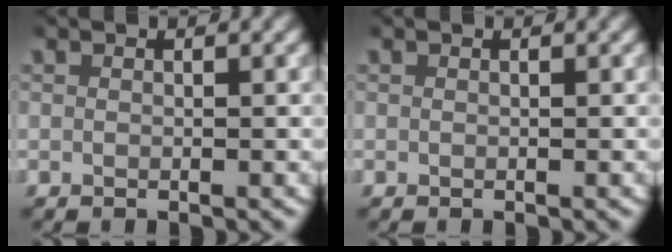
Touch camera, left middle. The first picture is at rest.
{"total": 0.0}